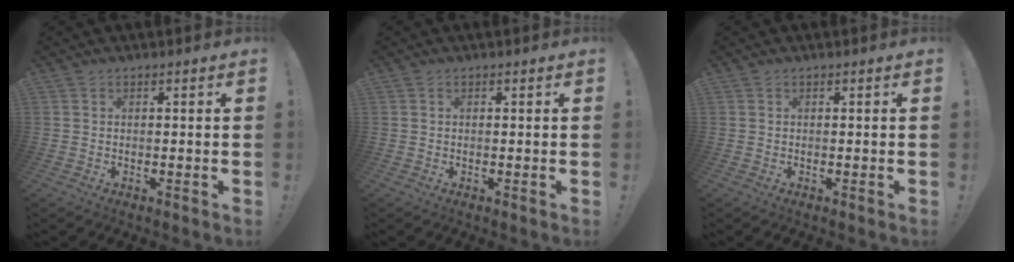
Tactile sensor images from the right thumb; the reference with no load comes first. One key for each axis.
{"total": 0.0}
{"total": 0.0}